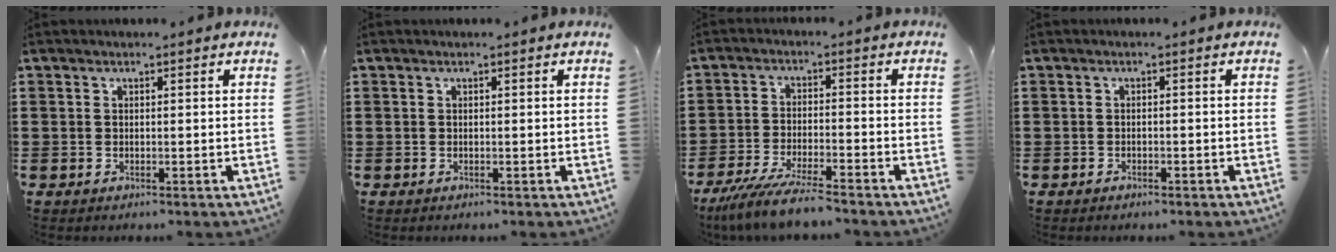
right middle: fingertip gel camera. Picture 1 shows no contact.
{"total": 0.0}
{"total": 6.7, "force": [-5.9, -0.3, 3.2], "torque": [-0.074, -0.017, -0.114]}
{"total": 0.7, "force": [-0.7, 0.2, 0.2], "torque": [-0.005, -0.002, -0.013]}